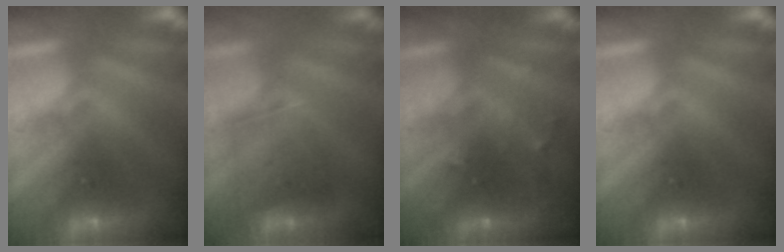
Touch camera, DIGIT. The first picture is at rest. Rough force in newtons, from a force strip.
{"total": 2.3}
{"total": 2.7}
{"total": 0.0}